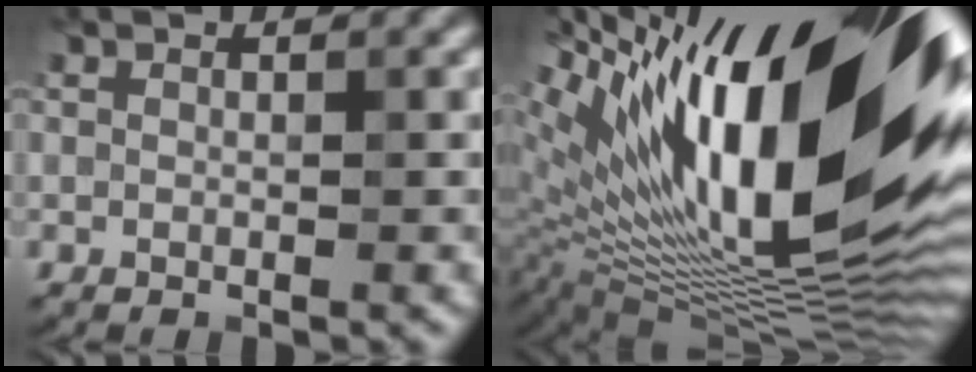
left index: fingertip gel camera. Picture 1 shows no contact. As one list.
[{"total": 21.2, "force": [5.2, 8.5, 18.7], "torque": [-0.295, 0.019, 0.080]}]